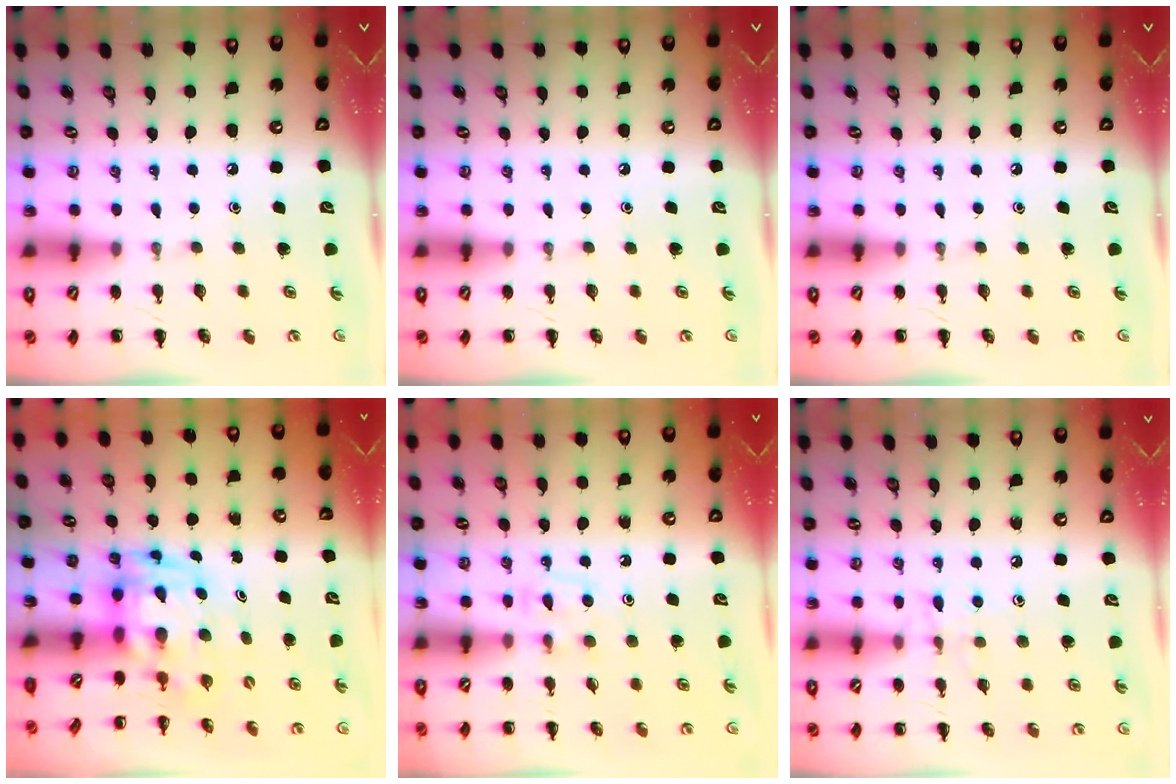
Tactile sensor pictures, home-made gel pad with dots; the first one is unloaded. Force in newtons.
{"total": 0.0}
{"total": 0.0}
{"total": 3.1, "press": 3.0, "slide": 0.7}
{"total": 6.2, "press": 5.9, "slide": 1.8}
{"total": 7.0, "press": 6.8, "slide": 1.7}